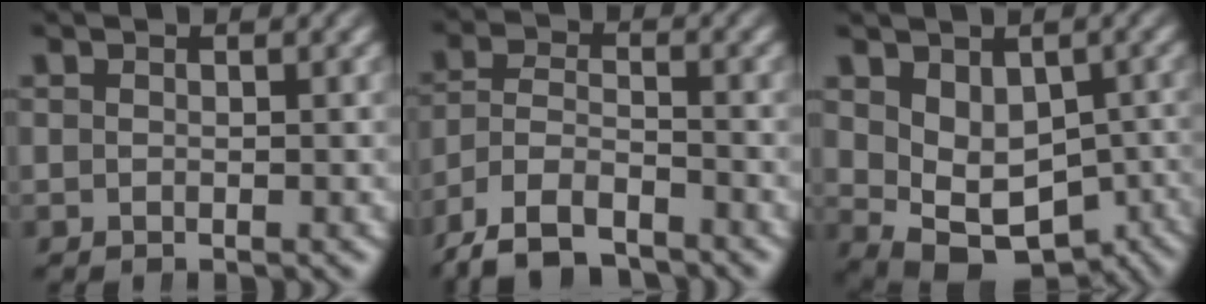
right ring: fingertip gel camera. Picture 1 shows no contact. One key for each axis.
{"total": 8.3, "fx": -5.0, "fy": 5.7, "fz": 3.4, "tx": -0.083, "ty": -0.035, "tz": -0.074}
{"total": 8.7, "fx": -3.0, "fy": 6.2, "fz": 5.3, "tx": -0.101, "ty": -0.047, "tz": -0.028}